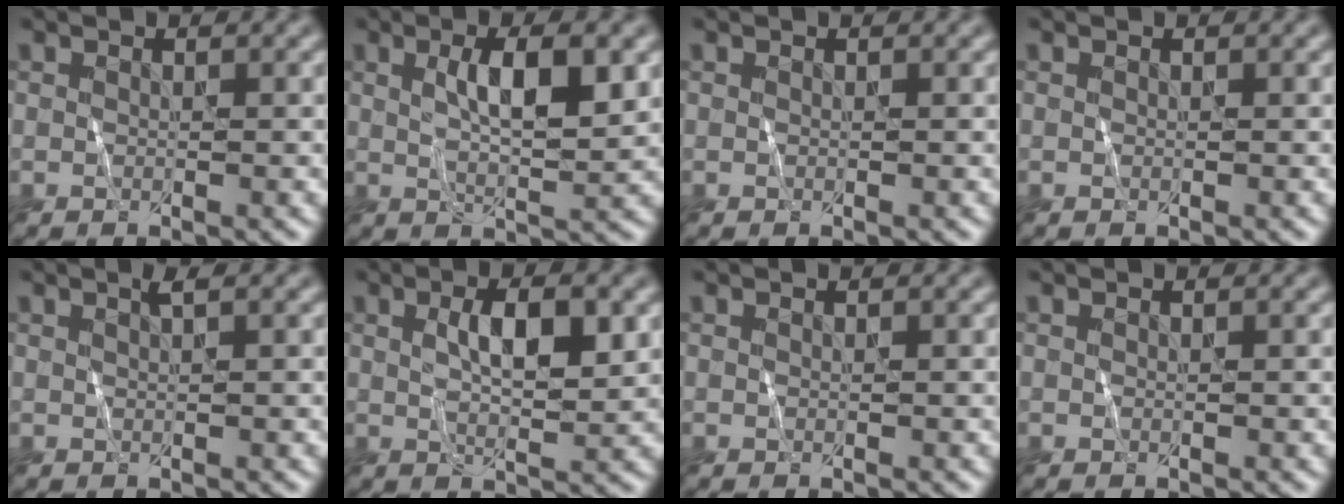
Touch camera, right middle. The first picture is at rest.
{"total": 5.0, "force": [1.6, 1.3, 4.6], "torque": [-0.081, 0.002, 0.028]}
{"total": 0.0}
{"total": 0.0}
{"total": 0.8, "force": [0.5, 0.0, 0.7], "torque": [-0.013, 0.001, 0.006]}
{"total": 4.5, "force": [1.4, 1.4, 4.1], "torque": [-0.076, 0.002, 0.025]}
{"total": 0.0}
{"total": 0.0}